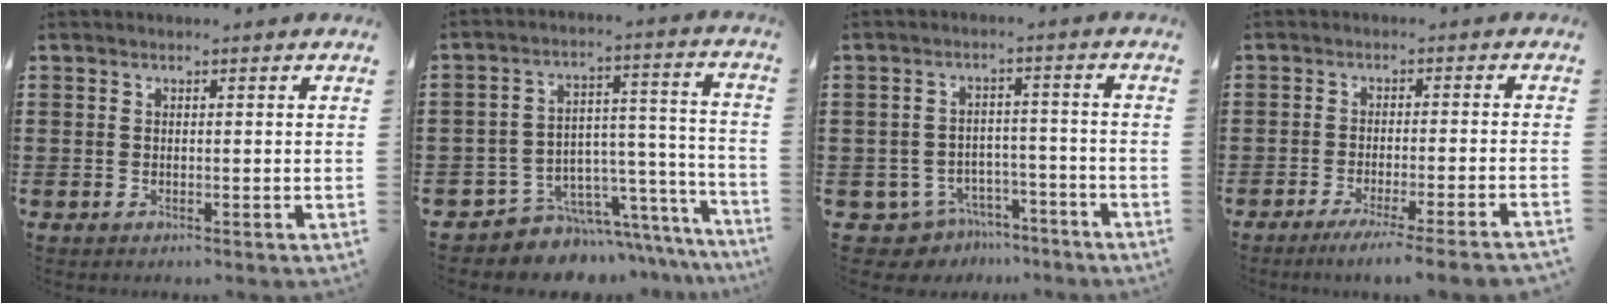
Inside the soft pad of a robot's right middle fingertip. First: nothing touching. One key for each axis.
{"total": 6.3, "fx": -5.5, "fy": 3.0, "fz": -0.1, "tx": -0.005, "ty": 0.002, "tz": -0.101}
{"total": 5.1, "fx": -4.7, "fy": 1.8, "fz": 0.6, "tx": -0.031, "ty": 0.008, "tz": -0.097}
{"total": 3.9, "fx": -3.3, "fy": -0.8, "fz": 2.0, "tx": -0.030, "ty": -0.015, "tz": -0.061}